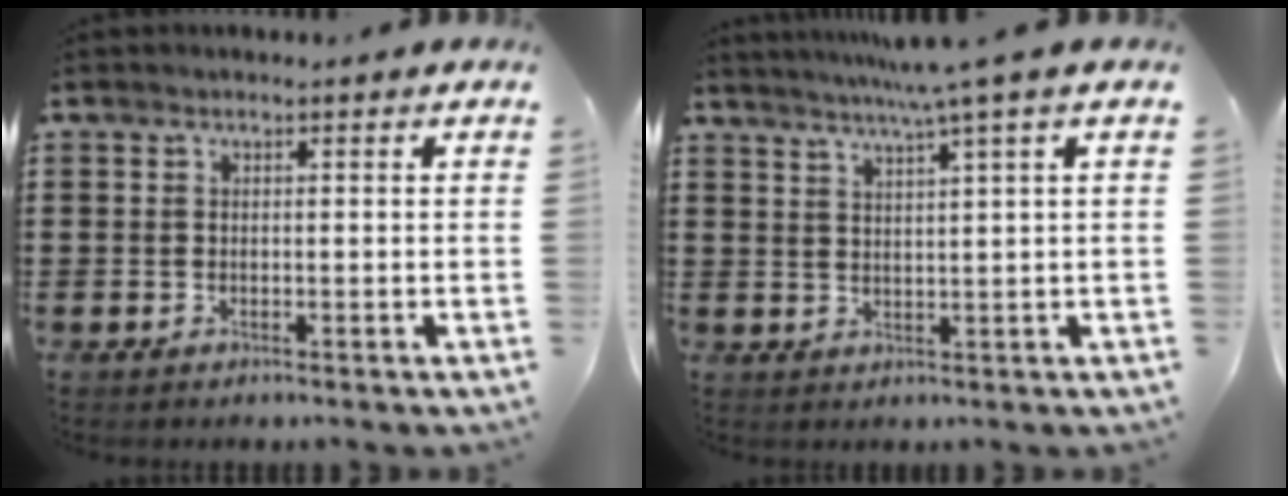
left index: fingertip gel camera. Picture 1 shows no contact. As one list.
[{"total": 5.1, "force": [3.5, -1.2, 3.6], "torque": [-0.076, -0.011, 0.057]}]